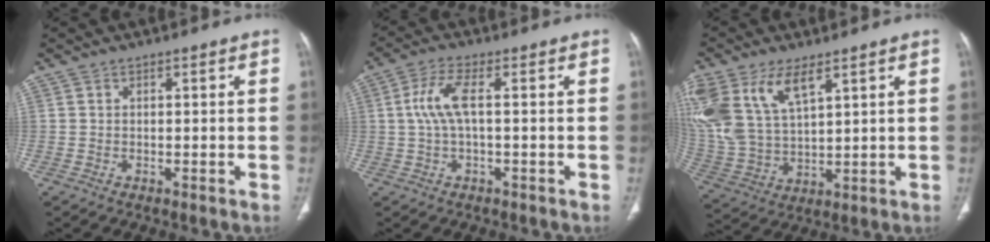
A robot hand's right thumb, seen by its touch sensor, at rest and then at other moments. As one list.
[{"total": 5.6, "force": [0.4, 1.6, 5.4], "torque": [-0.141, 0.014, 0.008]}, {"total": 17.8, "force": [8.7, 9.2, 12.5], "torque": [-0.284, -0.014, 0.182]}]